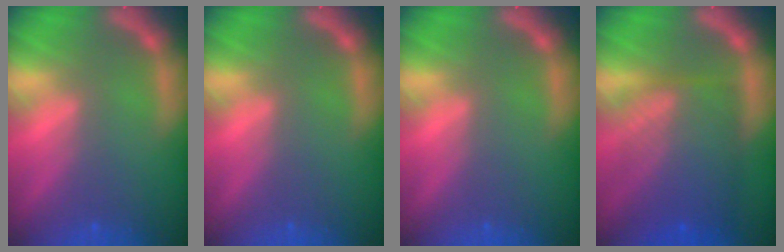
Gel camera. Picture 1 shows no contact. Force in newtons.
{"total": 0.0}
{"total": 0.0}
{"total": 9.1}